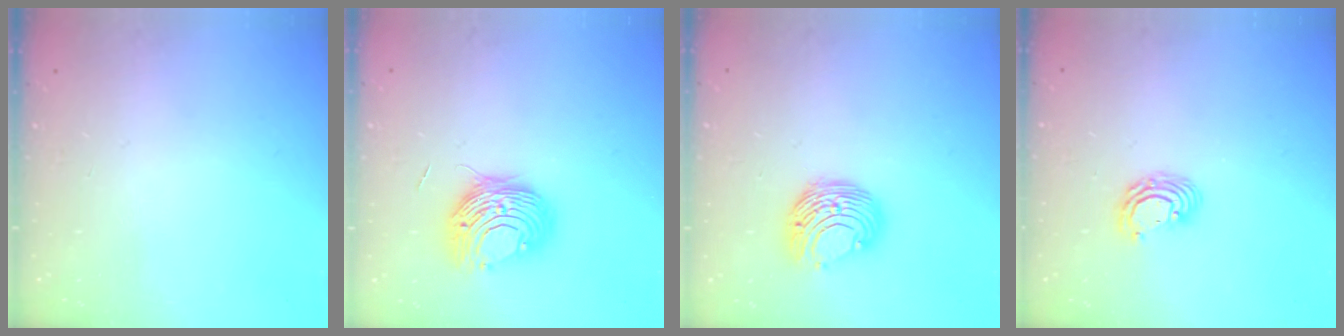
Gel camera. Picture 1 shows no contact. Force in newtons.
{"total": 11.0, "press": 10.9, "slide": 1.1}
{"total": 10.7, "press": 10.7, "slide": 0.5}
{"total": 6.2, "press": 6.2, "slide": 0.4}